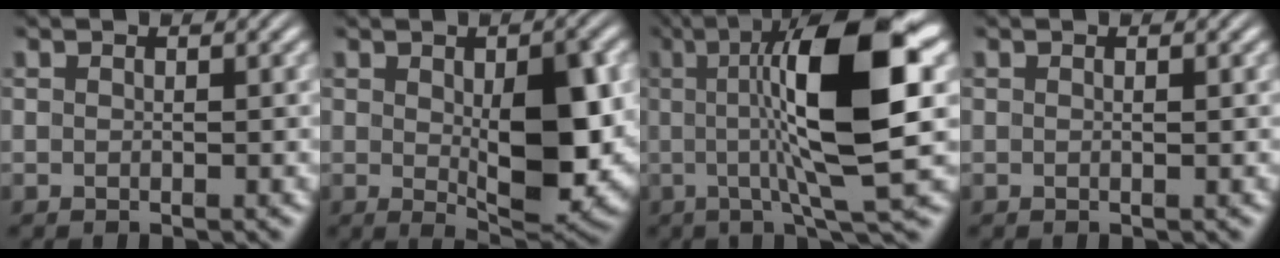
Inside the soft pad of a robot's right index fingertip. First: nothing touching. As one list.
[{"total": 7.1, "force": [0.1, 2.4, 6.6], "torque": [-0.108, -0.024, 0.014]}, {"total": 14.5, "force": [3.4, 3.3, 13.7], "torque": [-0.215, 0.014, 0.041]}, {"total": 0.0}]